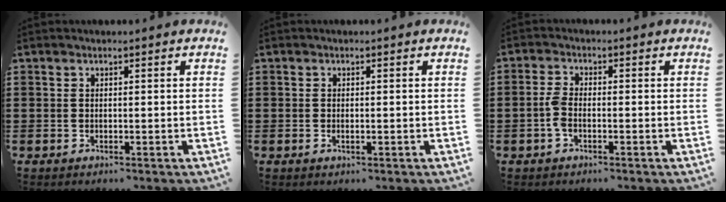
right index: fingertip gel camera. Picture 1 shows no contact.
{"total": 0.6, "force": [-0.1, 0.2, 0.6], "torque": [-0.010, -0.003, -0.001]}
{"total": 2.8, "force": [-1.0, 1.2, 2.4], "torque": [-0.065, -0.004, -0.026]}